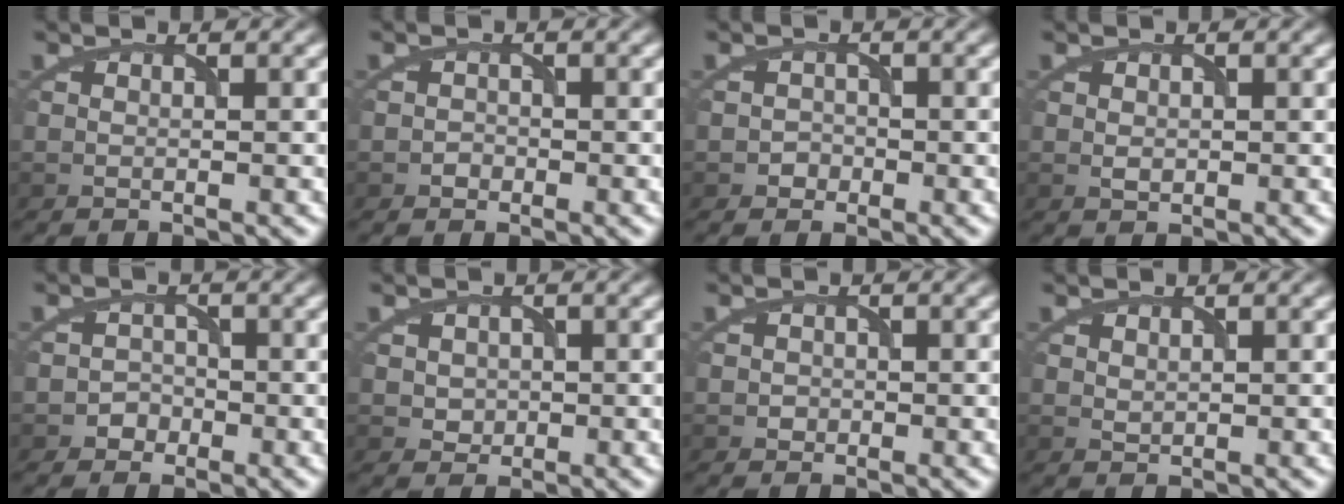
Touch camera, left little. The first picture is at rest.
{"total": 0.8, "force": [-0.4, 0.7, 0.1], "torque": [0.003, -0.001, -0.008]}
{"total": 1.2, "force": [-0.5, 1.0, 0.1], "torque": [0.007, 0.002, -0.010]}
{"total": 0.9, "force": [0.0, 0.7, 0.6], "torque": [-0.010, -0.002, 0.002]}
{"total": 1.5, "force": [-0.8, 1.3, 0.1], "torque": [0.008, 0.008, -0.016]}
{"total": 1.7, "force": [0.2, 1.6, 0.6], "torque": [-0.014, 0.000, 0.010]}
{"total": 0.8, "force": [-0.2, 0.8, 0.1], "torque": [0.003, -0.002, -0.005]}
{"total": 0.7, "force": [0.5, 0.4, 0.3], "torque": [-0.011, -0.001, 0.015]}